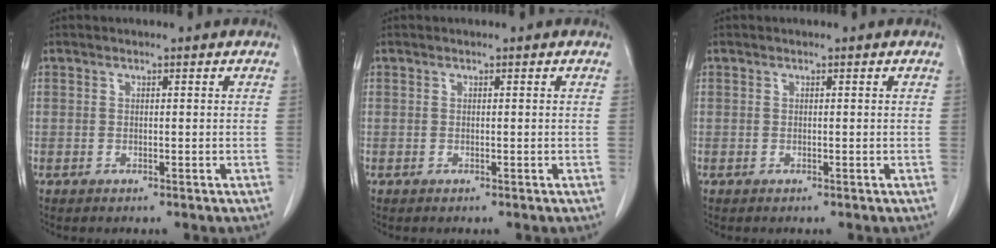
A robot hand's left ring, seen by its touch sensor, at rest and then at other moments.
{"total": 0.0}
{"total": 0.0}